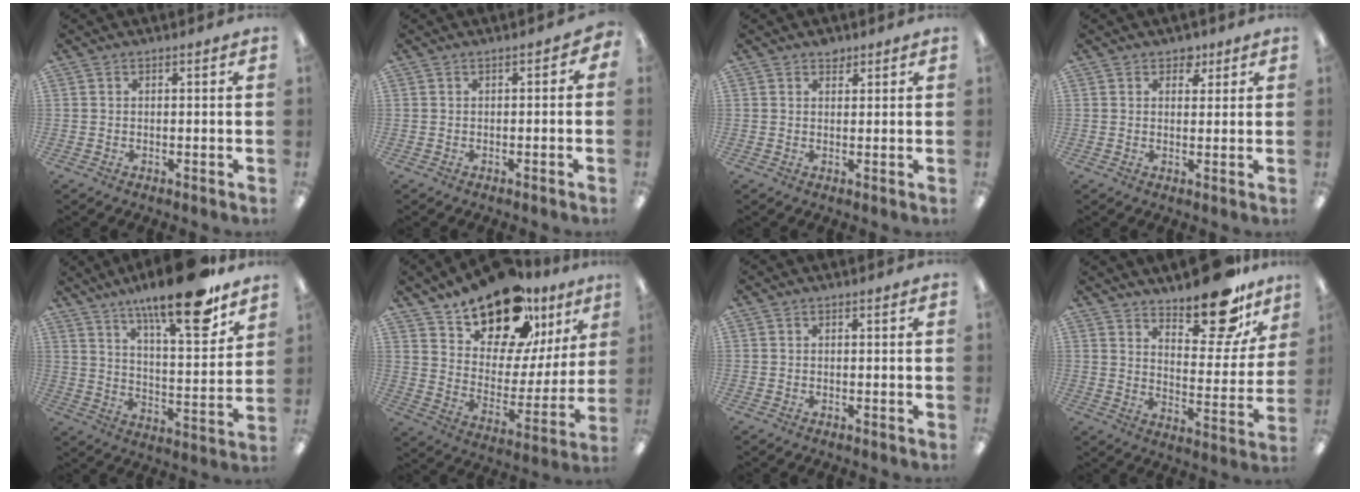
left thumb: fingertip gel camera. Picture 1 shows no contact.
{"total": 1.3, "force": [-1.0, 0.8, 0.1], "torque": [-0.002, 0.005, -0.019]}
{"total": 2.0, "force": [1.5, 1.1, 0.4], "torque": [-0.002, -0.003, 0.027]}
{"total": 3.3, "force": [2.2, 2.4, 0.7], "torque": [0.005, -0.004, 0.036]}
{"total": 19.1, "force": [14.4, 4.5, 11.9], "torque": [-0.183, -0.095, 0.230]}
{"total": 19.4, "force": [15.3, 8.9, 7.8], "torque": [-0.136, -0.106, 0.271]}
{"total": 0.0}
{"total": 15.8, "force": [12.6, 5.4, 7.7], "torque": [-0.096, -0.087, 0.212]}